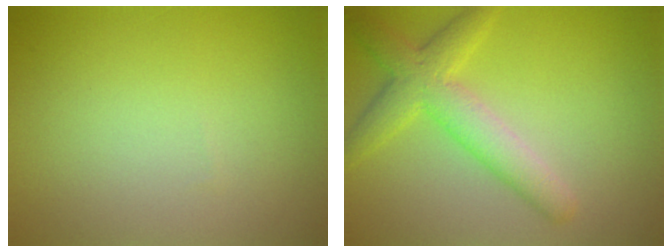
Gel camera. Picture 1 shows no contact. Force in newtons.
{"total": 4.5, "press": 4.5, "slide": 0.3}